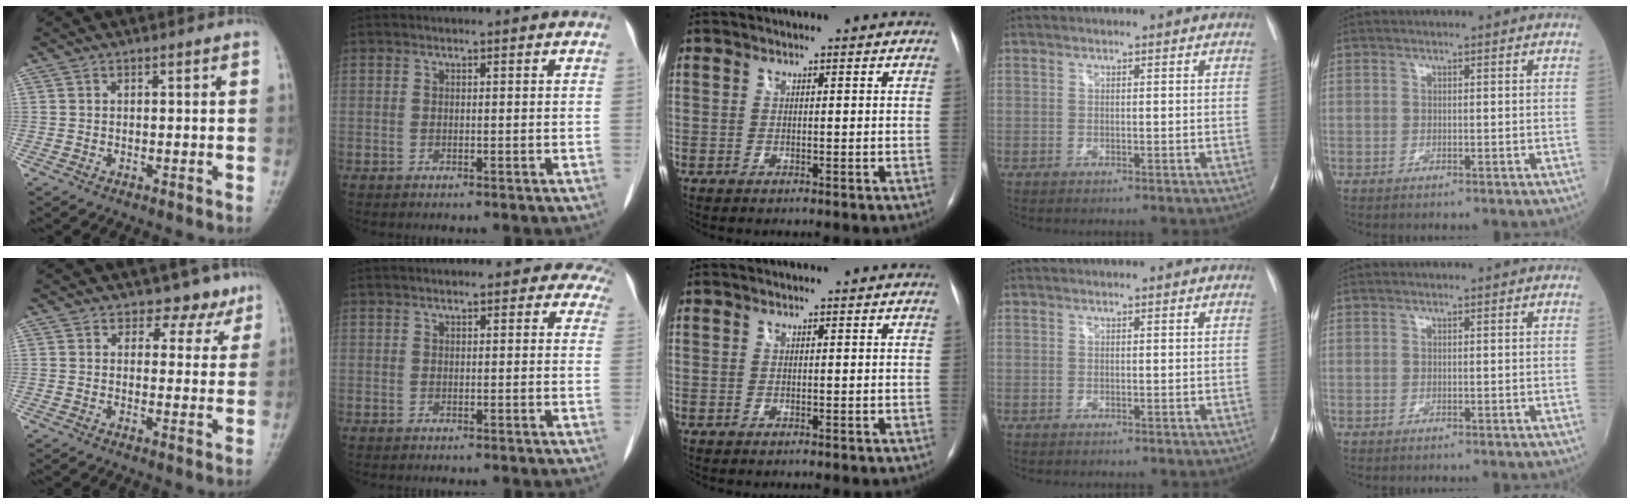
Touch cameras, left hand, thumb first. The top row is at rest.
{"thumb": {"total": 5.3, "force": [4.1, 3.3, 0.6], "torque": [0.026, -0.027, 0.039]}, "index": {"total": 6.7, "force": [5.8, 2.5, 2.3], "torque": [-0.002, 0.008, 0.048]}}